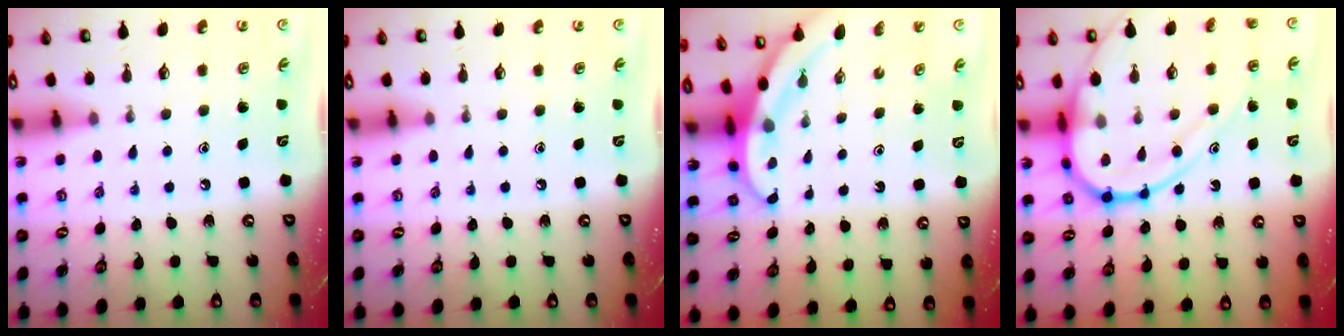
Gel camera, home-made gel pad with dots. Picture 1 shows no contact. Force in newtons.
{"total": 0.0}
{"total": 3.7, "press": 3.7, "slide": 0.2}
{"total": 17.3, "press": 17.2, "slide": 1.7}